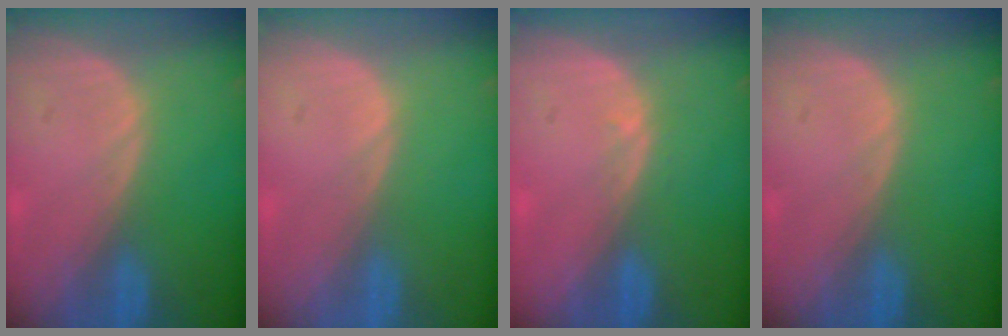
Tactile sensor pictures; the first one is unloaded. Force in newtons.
{"total": 0.0}
{"total": 0.8, "press": 0.6, "slide": 0.6}
{"total": 0.0}